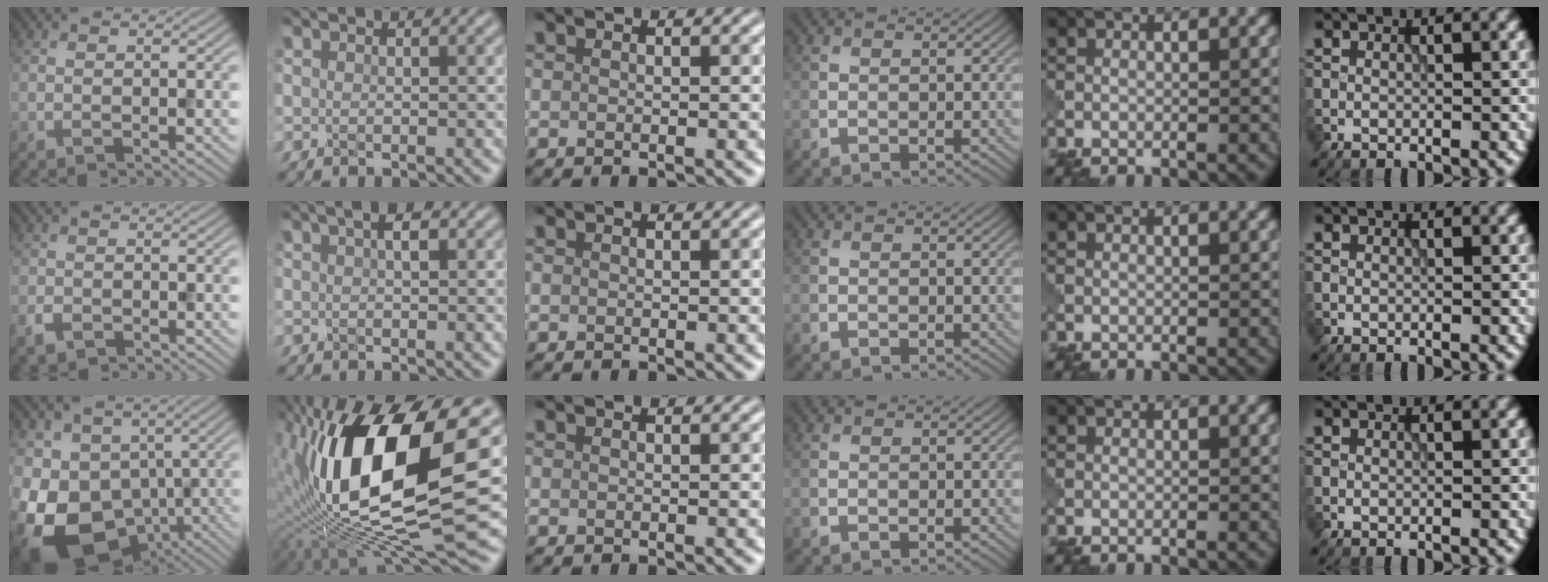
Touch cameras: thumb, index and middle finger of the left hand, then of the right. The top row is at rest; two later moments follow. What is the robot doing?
{"motion": "squeeze", "object": "foam earplug"}